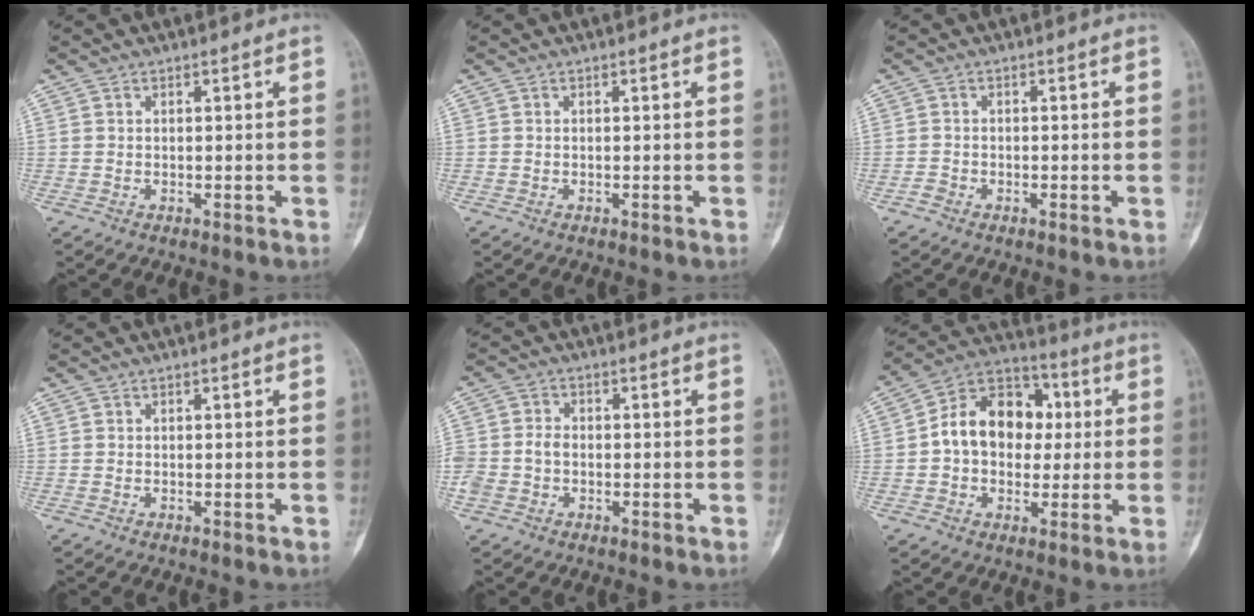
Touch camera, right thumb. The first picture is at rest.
{"total": 0.0}
{"total": 1.2, "force": [-0.8, 0.8, 0.5], "torque": [-0.005, 0.002, -0.020]}
{"total": 0.0}
{"total": 5.7, "force": [-1.2, 4.4, 3.4], "torque": [-0.070, 0.020, -0.024]}
{"total": 14.9, "force": [1.0, 11.1, 9.9], "torque": [-0.117, 0.032, 0.005]}